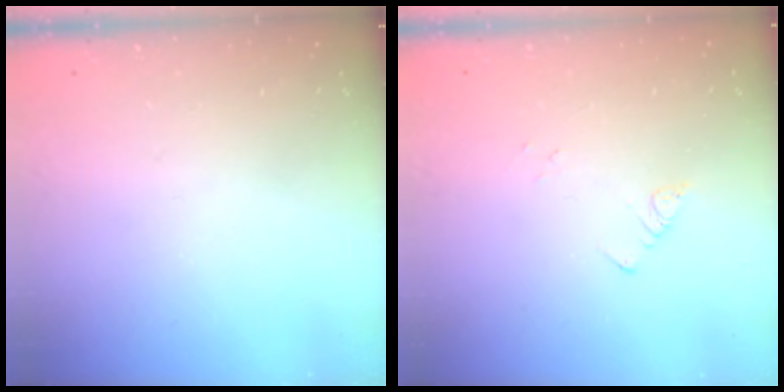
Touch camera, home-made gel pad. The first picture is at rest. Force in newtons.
{"total": 1.9, "press": 1.9, "slide": 0.2}